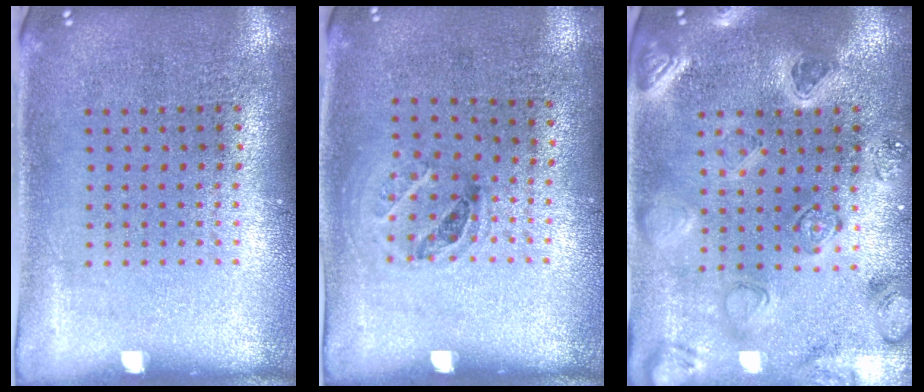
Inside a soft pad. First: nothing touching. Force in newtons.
{"total": 1.0, "press": 0.7, "slide": 0.7}
{"total": 2.3, "press": 2.2, "slide": 0.2}